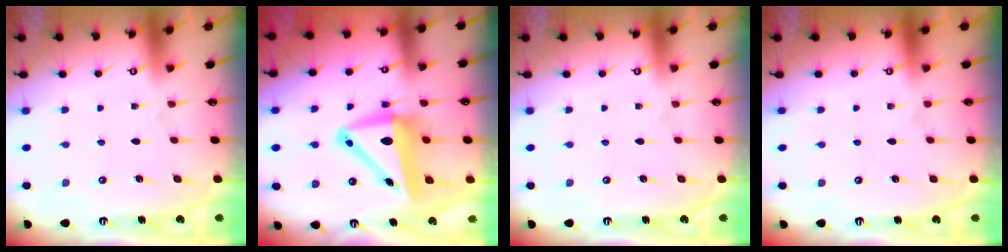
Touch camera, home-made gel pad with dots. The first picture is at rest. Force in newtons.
{"total": 11.5, "press": 11.3, "slide": 2.1}
{"total": 0.0}
{"total": 0.0}